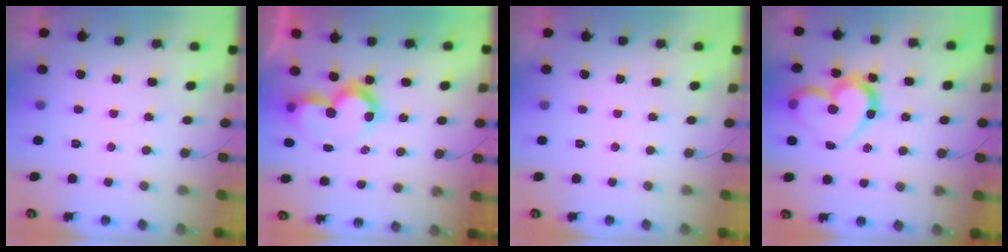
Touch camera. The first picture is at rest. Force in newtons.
{"total": 9.5, "press": 9.5, "slide": 0.9}
{"total": 0.0}
{"total": 16.1, "press": 16.1, "slide": 1.4}